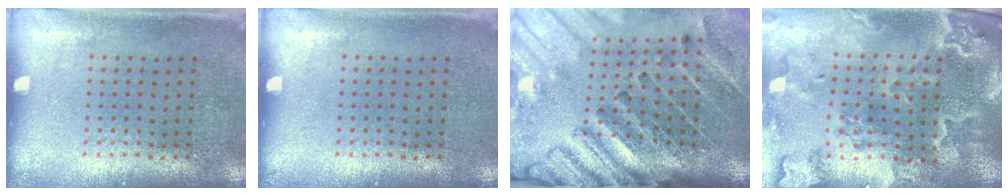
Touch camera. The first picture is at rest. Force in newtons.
{"total": 0.0}
{"total": 4.7, "press": 3.4, "slide": 3.2}
{"total": 4.2, "press": 3.5, "slide": 2.4}